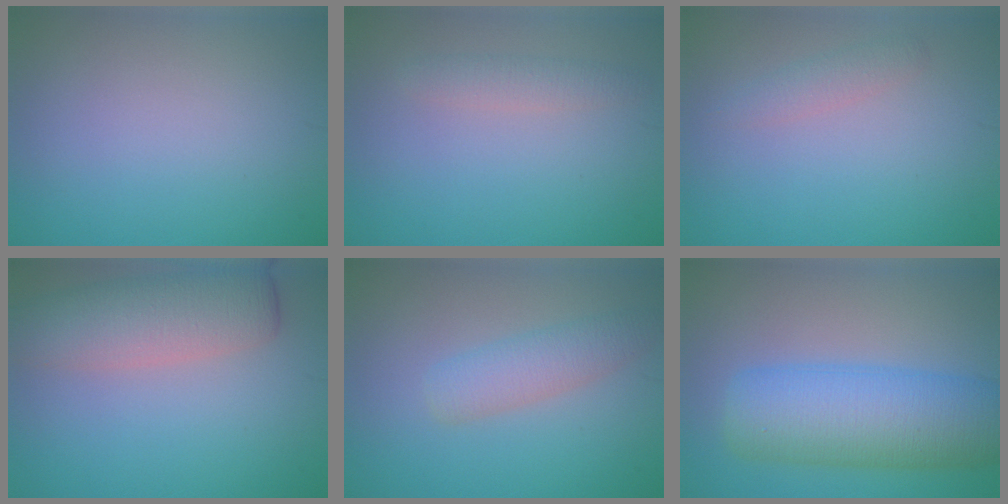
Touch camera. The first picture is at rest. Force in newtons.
{"total": 1.6, "press": 1.6, "slide": 0.0}
{"total": 1.5, "press": 1.5, "slide": 0.0}
{"total": 6.0, "press": 6.0, "slide": 0.3}
{"total": 3.0, "press": 3.0, "slide": 0.2}
{"total": 9.5, "press": 9.5, "slide": 0.2}